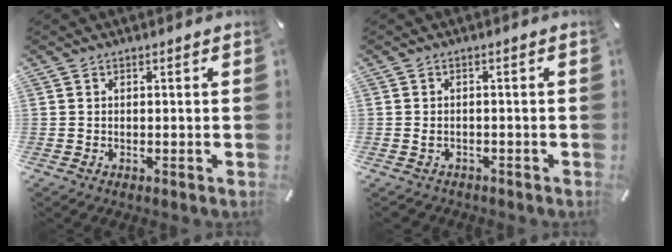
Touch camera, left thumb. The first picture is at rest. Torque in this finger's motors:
{"motor_torque": [0.57, 1.26, 0.05, 0.26, 0.06]}